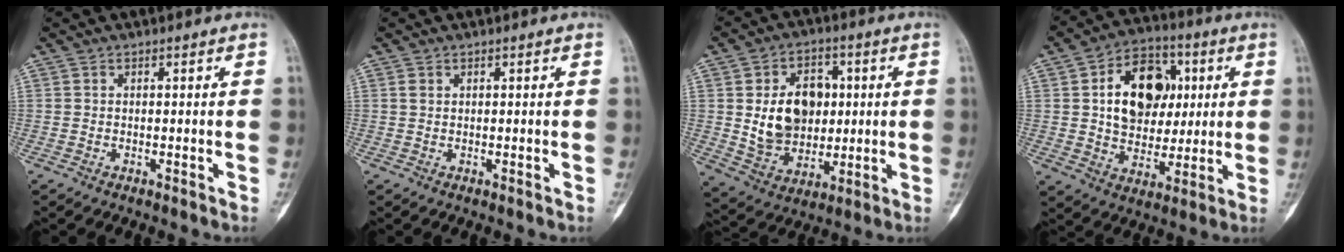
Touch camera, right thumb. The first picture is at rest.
{"total": 0.6, "force": [0.4, 0.4, 0.2], "torque": [-0.004, 0.002, 0.008]}
{"total": 13.9, "force": [1.7, 10.4, 9.1], "torque": [-0.111, -0.005, 0.040]}
{"total": 16.0, "force": [3.5, 11.5, 10.6], "torque": [-0.121, 0.004, 0.057]}